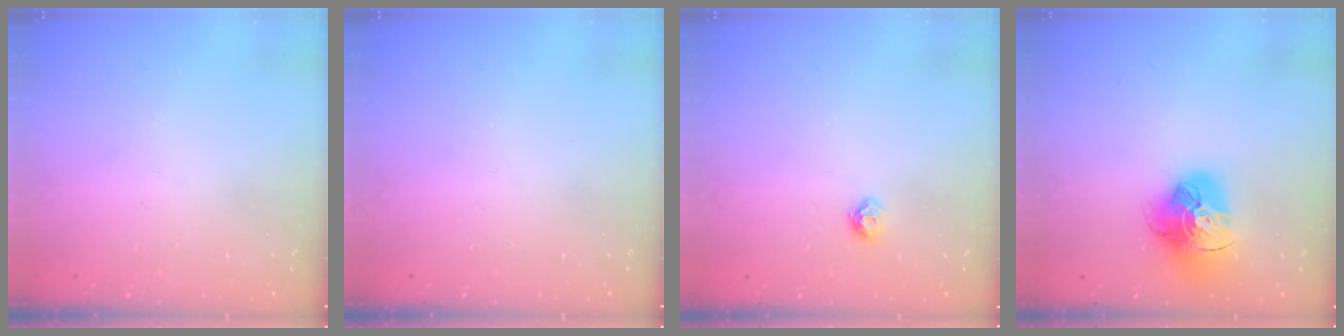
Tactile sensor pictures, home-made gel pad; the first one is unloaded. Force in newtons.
{"total": 0.0}
{"total": 6.1, "press": 6.0, "slide": 0.9}
{"total": 15.5, "press": 15.4, "slide": 1.7}